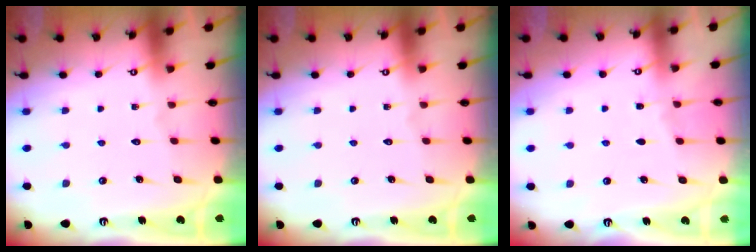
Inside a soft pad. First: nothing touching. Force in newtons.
{"total": 0.0}
{"total": 3.6, "press": 3.5, "slide": 0.5}